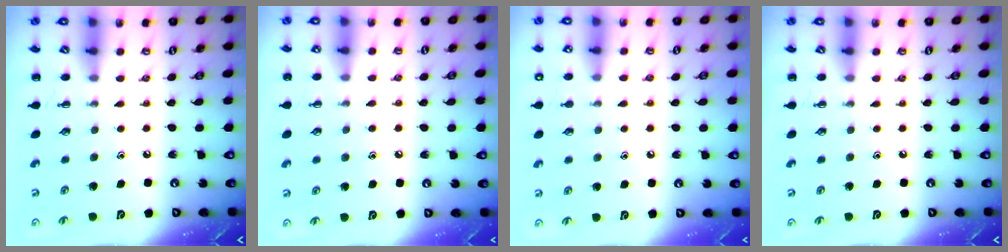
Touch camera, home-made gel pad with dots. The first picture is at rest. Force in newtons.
{"total": 5.1, "press": 4.8, "slide": 1.5}
{"total": 7.2, "press": 6.8, "slide": 2.1}
{"total": 0.0}